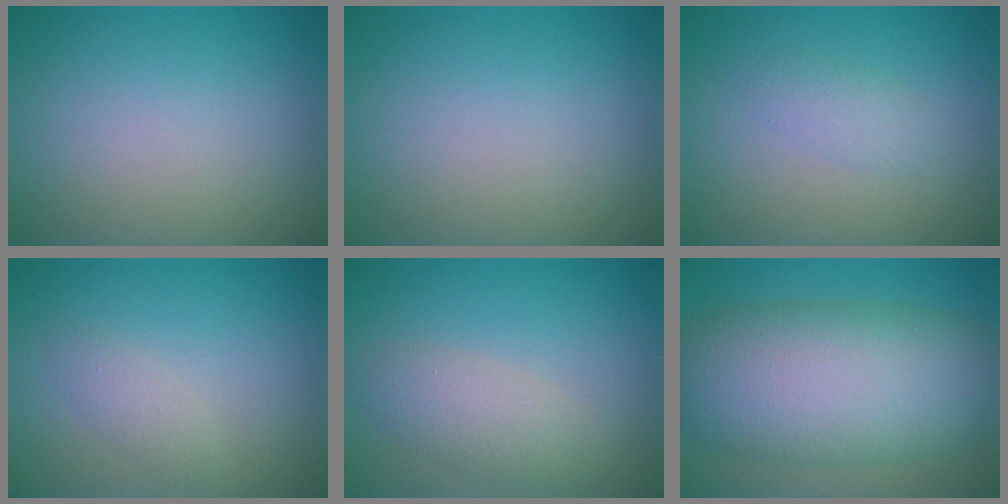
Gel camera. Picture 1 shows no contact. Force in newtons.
{"total": 0.0}
{"total": 1.5, "press": 1.5, "slide": 0.1}
{"total": 1.3, "press": 1.3, "slide": 0.1}
{"total": 3.1, "press": 3.1, "slide": 0.2}
{"total": 12.5, "press": 12.5, "slide": 0.5}